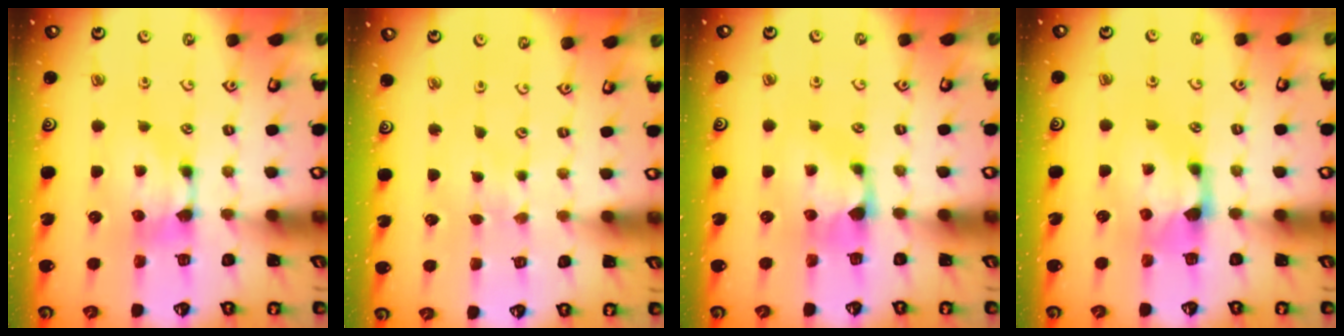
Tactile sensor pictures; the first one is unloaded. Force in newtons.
{"total": 4.7, "press": 4.7, "slide": 0.2}
{"total": 1.2, "press": 0.7, "slide": 1.0}
{"total": 1.2, "press": 0.2, "slide": 1.2}